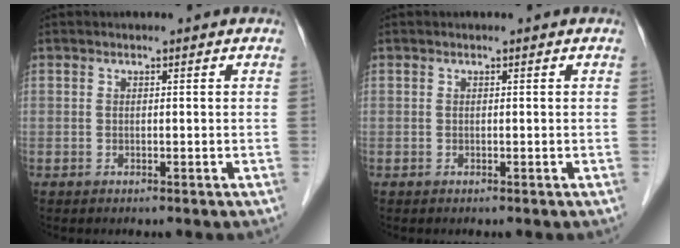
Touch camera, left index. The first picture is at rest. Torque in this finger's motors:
{"motor_torque": [0.01, 0.00, -0.01, 0.00]}